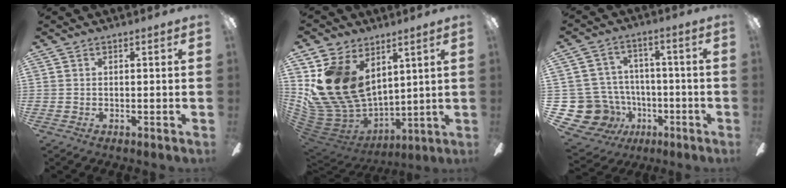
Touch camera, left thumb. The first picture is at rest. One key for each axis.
{"total": 18.6, "fx": 6.4, "fy": 13.6, "fz": 10.9, "tx": -0.266, "ty": -0.039, "tz": 0.125}
{"total": 15.0, "fx": -4.8, "fy": 13.2, "fz": 5.1, "tx": -0.137, "ty": 0.024, "tz": -0.069}